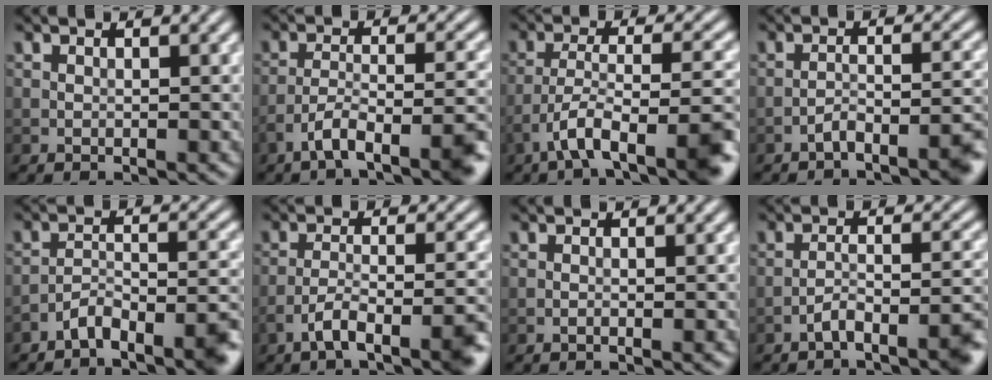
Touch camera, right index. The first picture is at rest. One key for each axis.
{"total": 6.7, "fx": -4.5, "fy": 1.5, "fz": 4.6, "tx": -0.074, "ty": 0.002, "tz": -0.078}
{"total": 8.7, "fx": -5.1, "fy": 2.7, "fz": 6.5, "tx": -0.104, "ty": 0.001, "tz": -0.086}
{"total": 3.5, "fx": -2.6, "fy": 0.6, "fz": 2.2, "tx": -0.036, "ty": 0.010, "tz": -0.049}
{"total": 5.0, "fx": -4.0, "fy": 1.2, "fz": 2.8, "tx": -0.044, "ty": 0.003, "tz": -0.073}
{"total": 6.1, "fx": -4.0, "fy": 1.4, "fz": 4.4, "tx": -0.070, "ty": 0.002, "tz": -0.069}
{"total": 0.7, "fx": -0.5, "fy": 0.1, "fz": 0.5, "tx": -0.005, "ty": 0.001, "tz": -0.011}
{"total": 4.2, "fx": -3.0, "fy": 0.7, "fz": 2.9, "tx": -0.045, "ty": 0.010, "tz": -0.055}